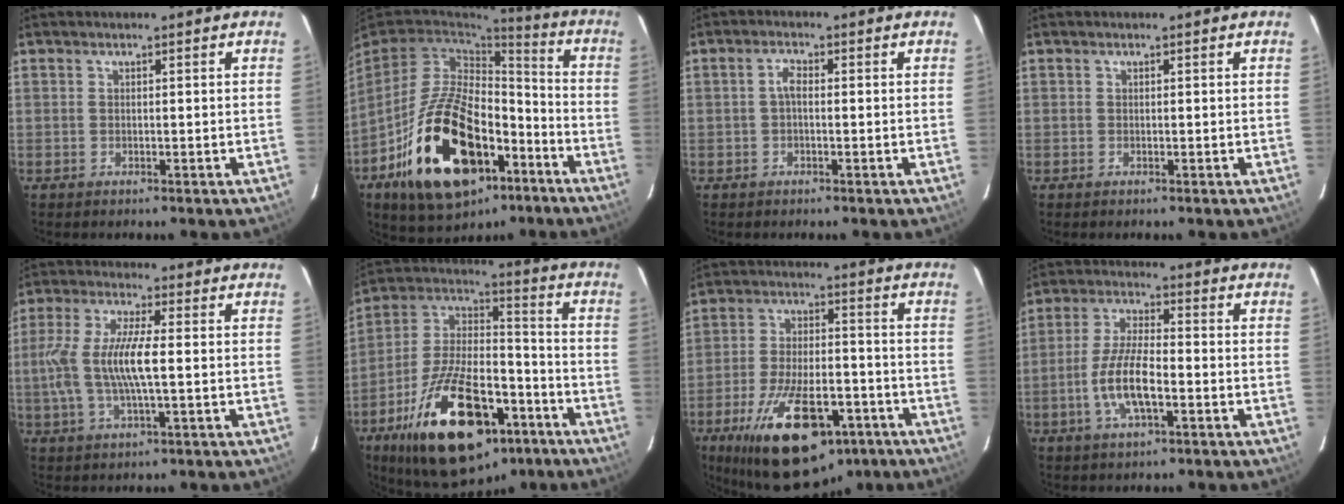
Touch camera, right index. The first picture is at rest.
{"total": 25.2, "force": [-11.5, 13.4, 17.9], "torque": [-0.343, 0.004, -0.173]}
{"total": 1.9, "force": [-0.2, 0.8, 1.6], "torque": [-0.034, 0.010, -0.006]}
{"total": 0.0}
{"total": 11.2, "force": [-0.5, 2.7, 10.8], "torque": [-0.223, 0.002, -0.010]}
{"total": 27.7, "force": [-14.6, 13.2, 19.4], "torque": [-0.362, 0.004, -0.226]}
{"total": 22.1, "force": [-12.7, 10.0, 15.1], "torque": [-0.284, -0.016, -0.190]}
{"total": 9.4, "force": [-3.2, 3.0, 8.3], "torque": [-0.171, -0.001, -0.060]}